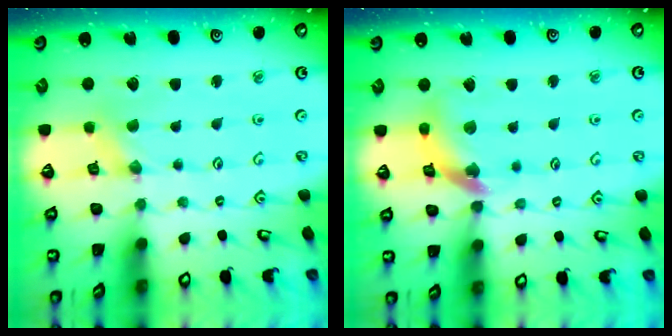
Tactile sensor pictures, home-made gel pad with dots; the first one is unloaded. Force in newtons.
{"total": 12.1, "press": 12.0, "slide": 1.4}